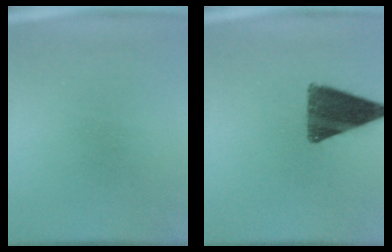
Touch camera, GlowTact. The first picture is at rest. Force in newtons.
{"total": 11.7}